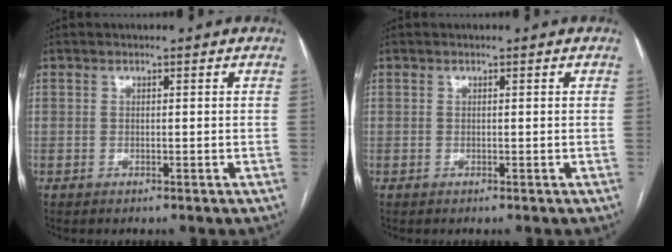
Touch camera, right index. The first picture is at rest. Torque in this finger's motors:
{"motor_torque": [0.00, 0.00, 0.00, 0.00]}